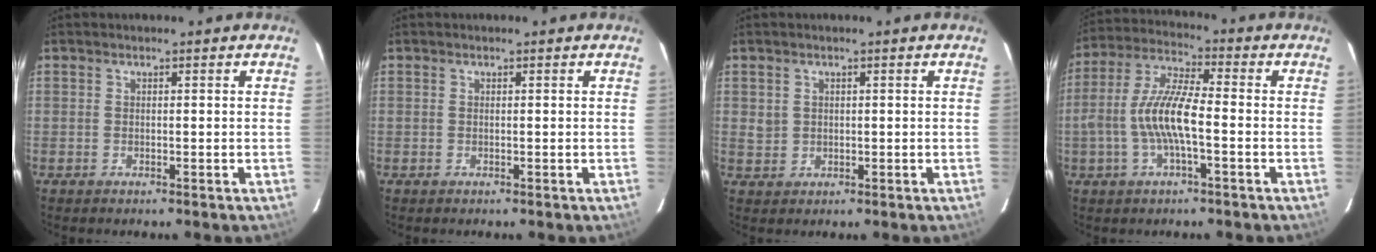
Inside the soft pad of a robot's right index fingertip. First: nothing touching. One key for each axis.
{"total": 0.0}
{"total": 2.3, "fx": 0.5, "fy": 2.2, "fz": 0.6, "tx": -0.008, "ty": 0.005, "tz": 0.011}
{"total": 10.8, "fx": -2.3, "fy": 2.7, "fz": 10.2, "tx": -0.216, "ty": 0.005, "tz": -0.044}